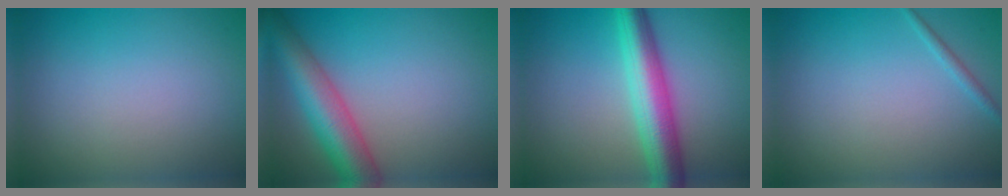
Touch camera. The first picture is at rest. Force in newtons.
{"total": 6.8, "press": 6.8, "slide": 0.3}
{"total": 6.3, "press": 6.3, "slide": 0.2}
{"total": 0.8, "press": 0.8, "slide": 0.0}